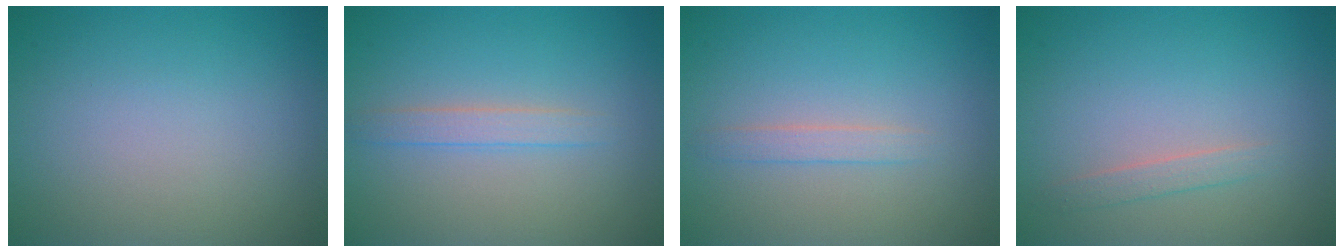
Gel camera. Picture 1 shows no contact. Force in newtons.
{"total": 1.7, "press": 1.7, "slide": 0.0}
{"total": 1.2, "press": 1.2, "slide": 0.0}
{"total": 1.2, "press": 1.2, "slide": 0.1}